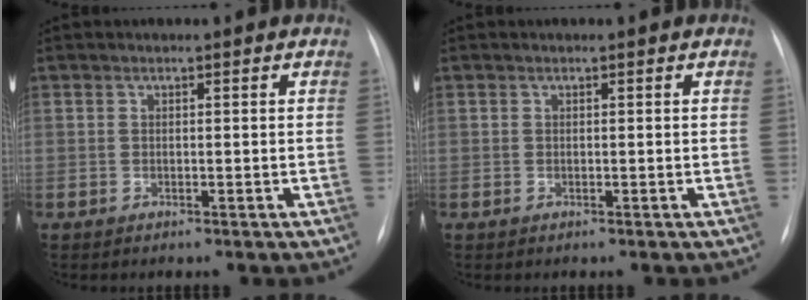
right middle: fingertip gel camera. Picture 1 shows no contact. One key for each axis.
{"total": 0.0}